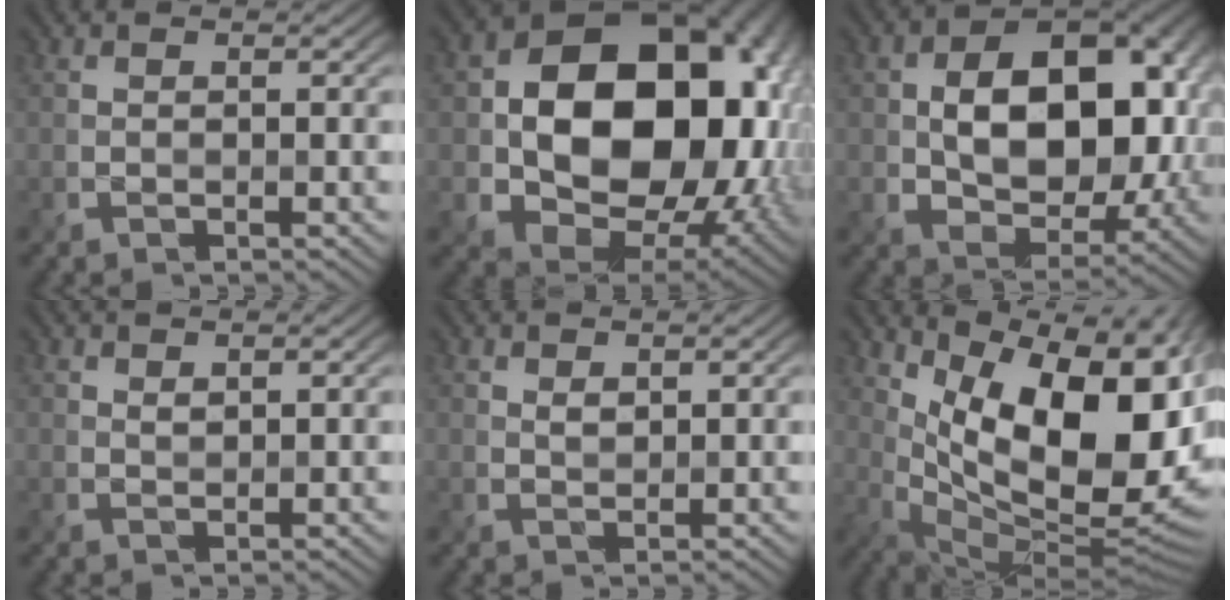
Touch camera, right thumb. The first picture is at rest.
{"total": 18.4, "force": [0.9, 13.9, 12.0], "torque": [-0.188, -0.039, 0.053]}
{"total": 13.5, "force": [0.7, 9.2, 9.8], "torque": [-0.135, -0.005, 0.020]}
{"total": 0.7, "force": [0.7, 0.1, 0.0], "torque": [-0.006, -0.004, 0.018]}
{"total": 0.8, "force": [0.7, 0.4, 0.2], "torque": [-0.011, -0.006, 0.020]}
{"total": 16.5, "force": [4.2, 8.4, 13.6], "torque": [-0.204, -0.009, 0.082]}